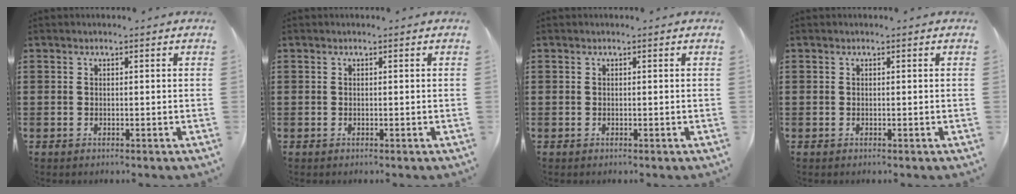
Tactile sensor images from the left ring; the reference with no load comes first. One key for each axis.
{"total": 0.0}
{"total": 0.0}
{"total": 0.0}